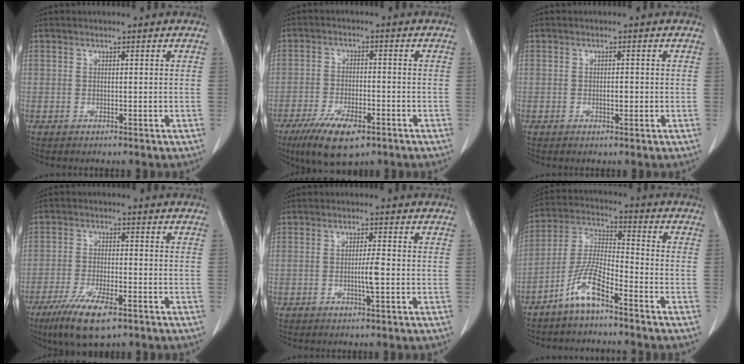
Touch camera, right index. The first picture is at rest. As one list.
[{"total": 9.4, "force": [-5.7, 3.2, 6.7], "torque": [-0.120, -0.013, -0.093]}, {"total": 1.4, "force": [-0.2, 0.5, 1.3], "torque": [-0.023, 0.000, -0.002]}, {"total": 9.2, "force": [-5.6, 2.2, 7.0], "torque": [-0.132, -0.018, -0.093]}, {"total": 3.0, "force": [-0.6, 0.1, 3.0], "torque": [-0.054, -0.003, -0.009]}, {"total": 8.4, "force": [-5.5, 1.4, 6.2], "torque": [-0.135, -0.001, -0.113]}]